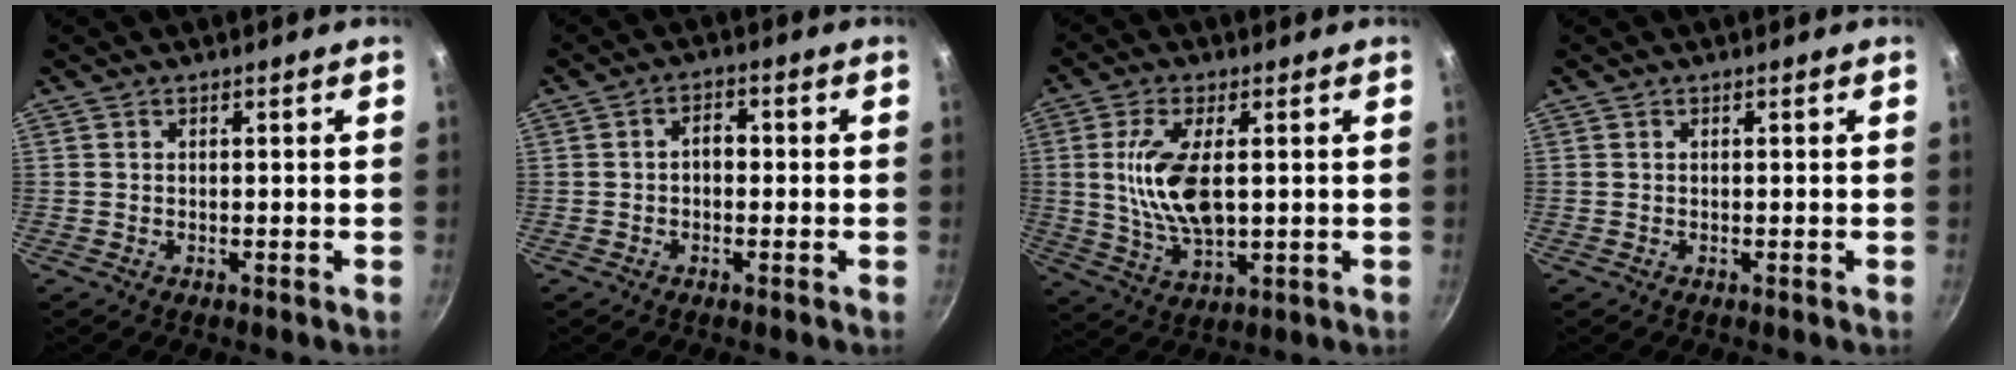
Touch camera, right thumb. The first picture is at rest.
{"total": 2.7, "force": [-0.2, 1.9, 1.9], "torque": [-0.019, 0.012, -0.008]}
{"total": 11.4, "force": [1.5, 5.2, 10.1], "torque": [-0.195, -0.007, 0.034]}
{"total": 0.0}